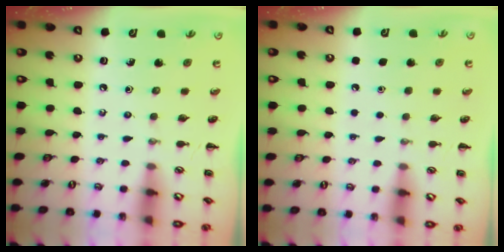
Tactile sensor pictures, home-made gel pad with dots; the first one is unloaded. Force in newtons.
{"total": 1.6, "press": 1.6, "slide": 0.1}